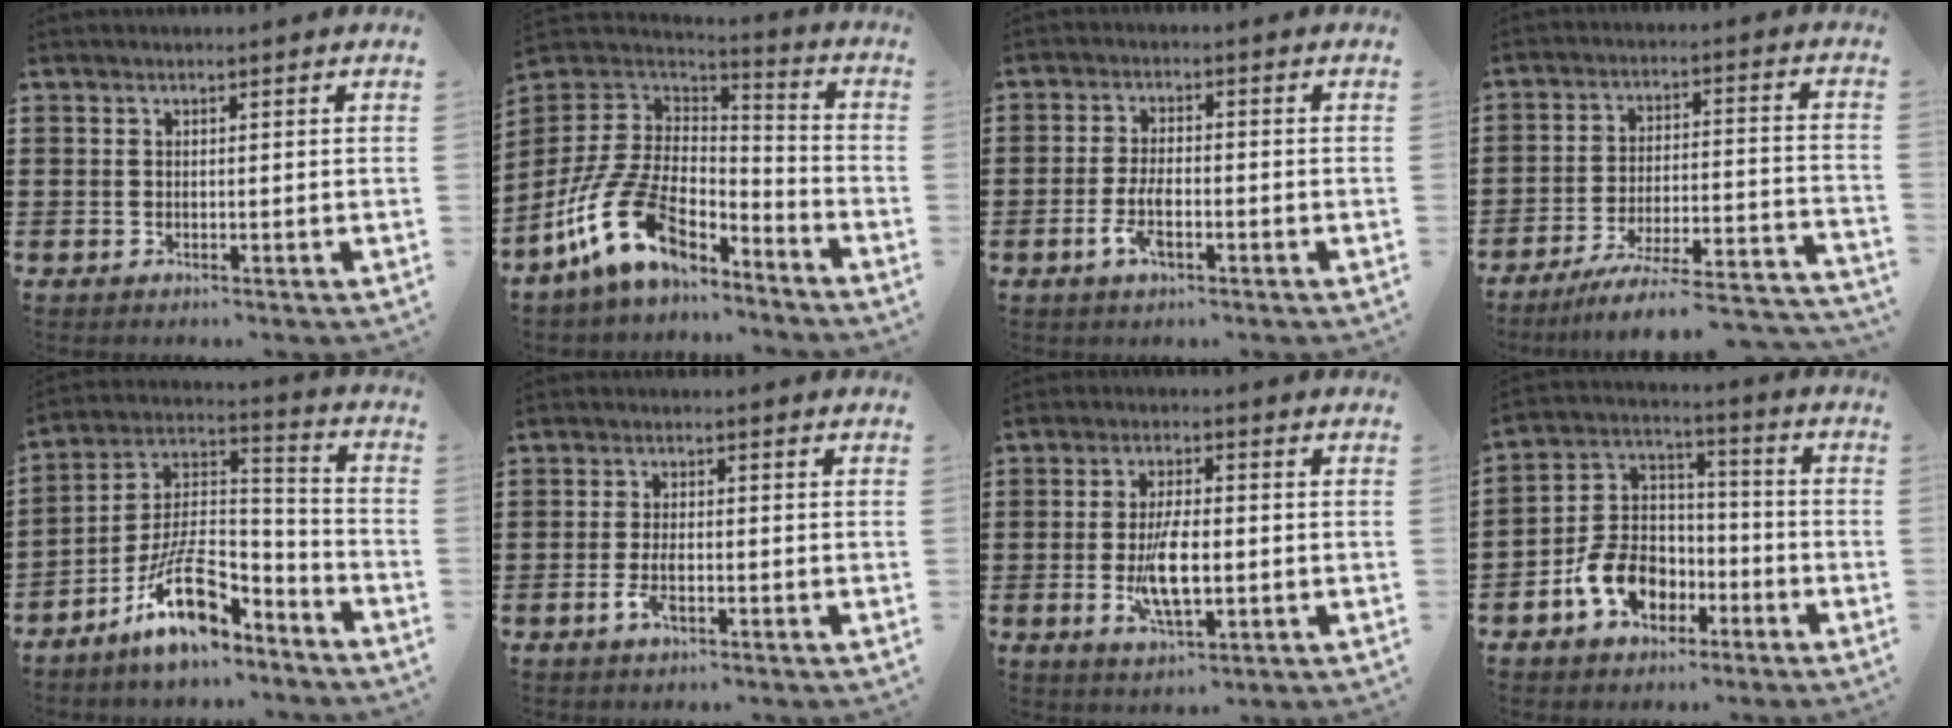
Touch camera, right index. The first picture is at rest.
{"total": 14.9, "force": [-8.6, 7.6, 9.5], "torque": [-0.218, 0.024, -0.160]}
{"total": 4.6, "force": [-1.7, 1.8, 3.9], "torque": [-0.088, -0.005, -0.035]}
{"total": 5.9, "force": [-5.0, 0.5, 3.0], "torque": [-0.051, -0.008, -0.098]}
{"total": 13.0, "force": [-8.4, 5.2, 8.5], "torque": [-0.172, 0.023, -0.158]}
{"total": 3.3, "force": [-1.3, 1.2, 2.8], "torque": [-0.065, -0.007, -0.025]}
{"total": 8.0, "force": [-1.3, 3.2, 7.2], "torque": [-0.158, -0.009, -0.028]}
{"total": 10.5, "force": [-4.7, 7.7, 5.2], "torque": [-0.124, 0.035, -0.088]}